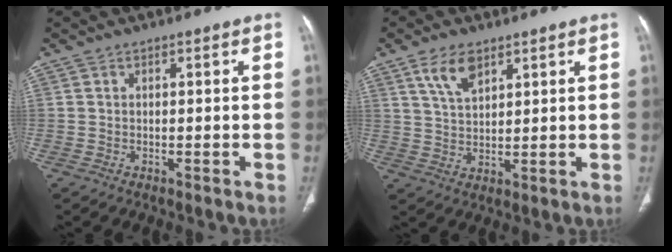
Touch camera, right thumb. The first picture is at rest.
{"total": 6.4, "force": [3.9, 3.1, 4.0], "torque": [-0.065, -0.019, 0.076]}